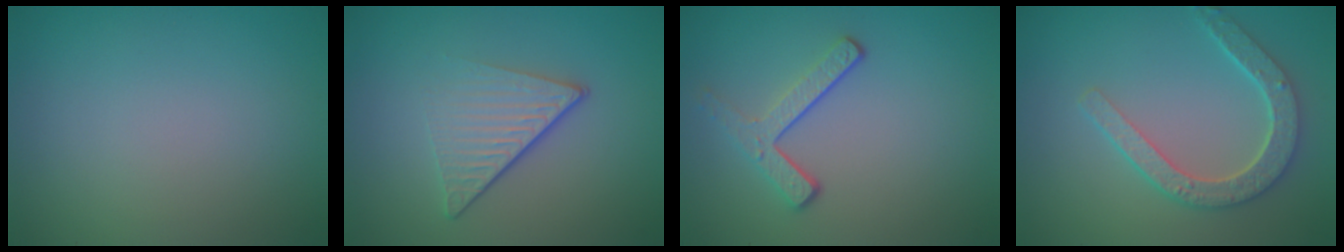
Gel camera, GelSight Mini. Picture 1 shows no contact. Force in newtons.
{"total": 4.4, "press": 2.8, "slide": 3.4}
{"total": 3.0, "press": 2.2, "slide": 2.0}
{"total": 4.4, "press": 3.7, "slide": 2.5}